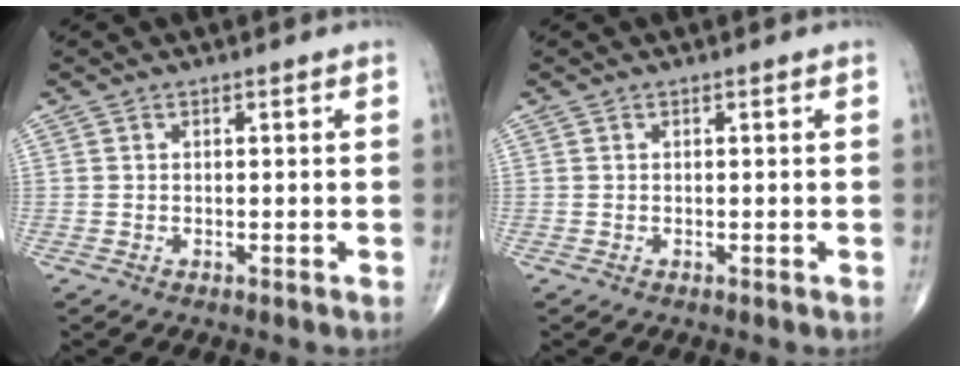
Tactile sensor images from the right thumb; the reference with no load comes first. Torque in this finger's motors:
{"motor_torque": [0.02, 0.02, -0.02, -0.02, 0.00]}